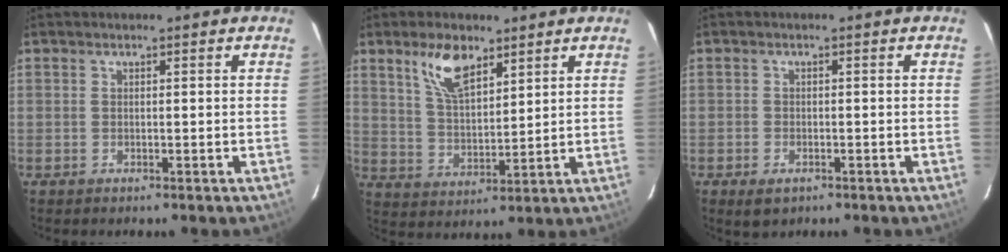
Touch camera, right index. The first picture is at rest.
{"total": 9.1, "force": [5.6, 4.0, 5.9], "torque": [-0.109, 0.008, 0.114]}
{"total": 3.0, "force": [-1.8, 1.8, 1.7], "torque": [-0.033, -0.008, -0.027]}